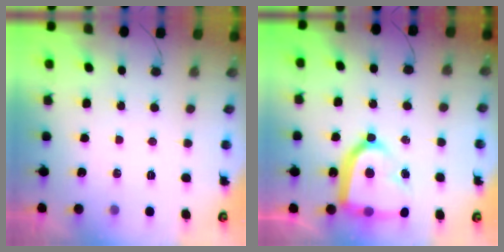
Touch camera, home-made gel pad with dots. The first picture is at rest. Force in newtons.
{"total": 18.3, "press": 18.2, "slide": 1.5}